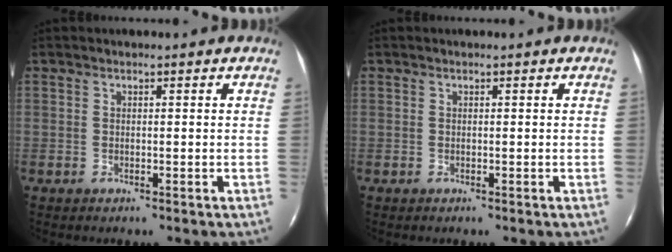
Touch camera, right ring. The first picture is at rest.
{"total": 0.0}